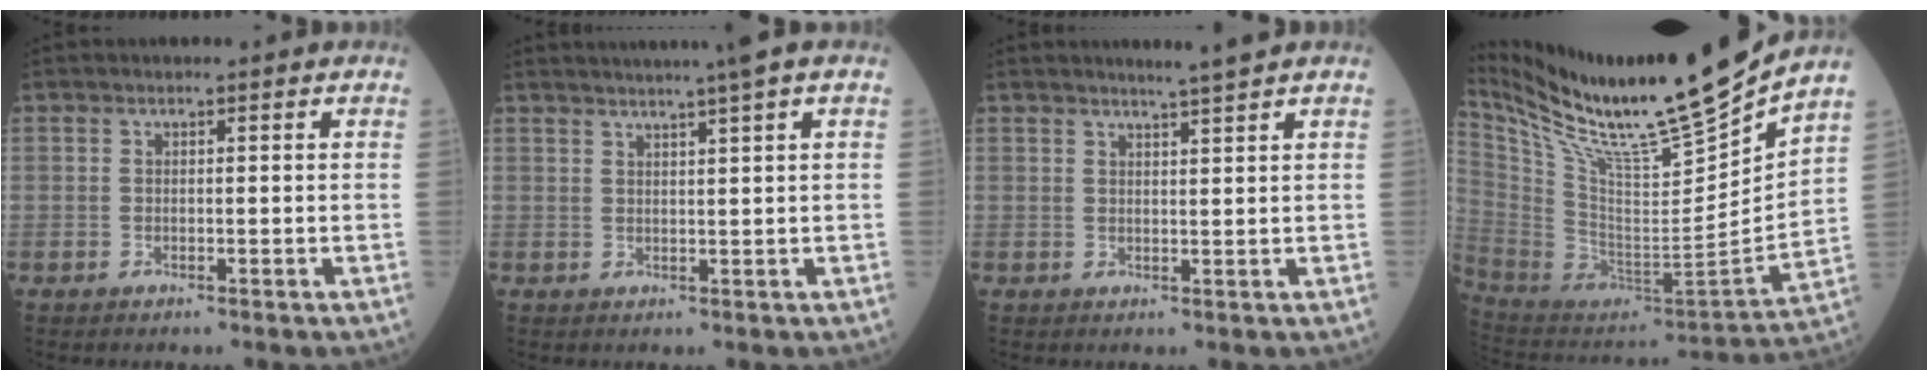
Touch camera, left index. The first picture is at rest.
{"total": 6.6, "force": [5.1, -1.2, 3.9], "torque": [-0.059, 0.014, 0.067]}
{"total": 2.7, "force": [2.4, -0.9, 0.9], "torque": [-0.017, -0.006, 0.040]}
{"total": 26.0, "force": [21.2, 0.0, 15.0], "torque": [-0.268, -0.051, 0.367]}